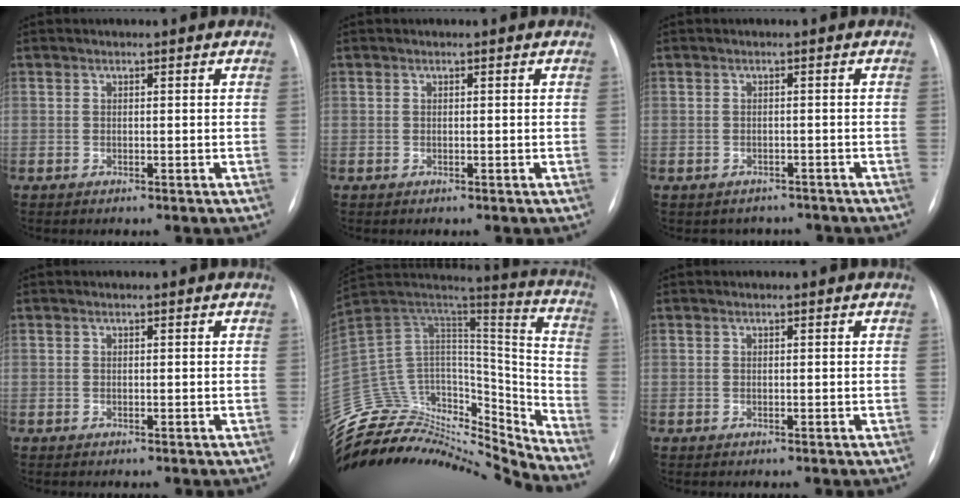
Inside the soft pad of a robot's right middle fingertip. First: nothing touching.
{"total": 0.0}
{"total": 3.7, "force": [-3.2, 1.8, -0.2], "torque": [0.003, 0.012, -0.038]}
{"total": 0.0}
{"total": 32.8, "force": [-31.0, 6.6, 8.5], "torque": [-0.172, 0.030, -0.476]}
{"total": 0.0}